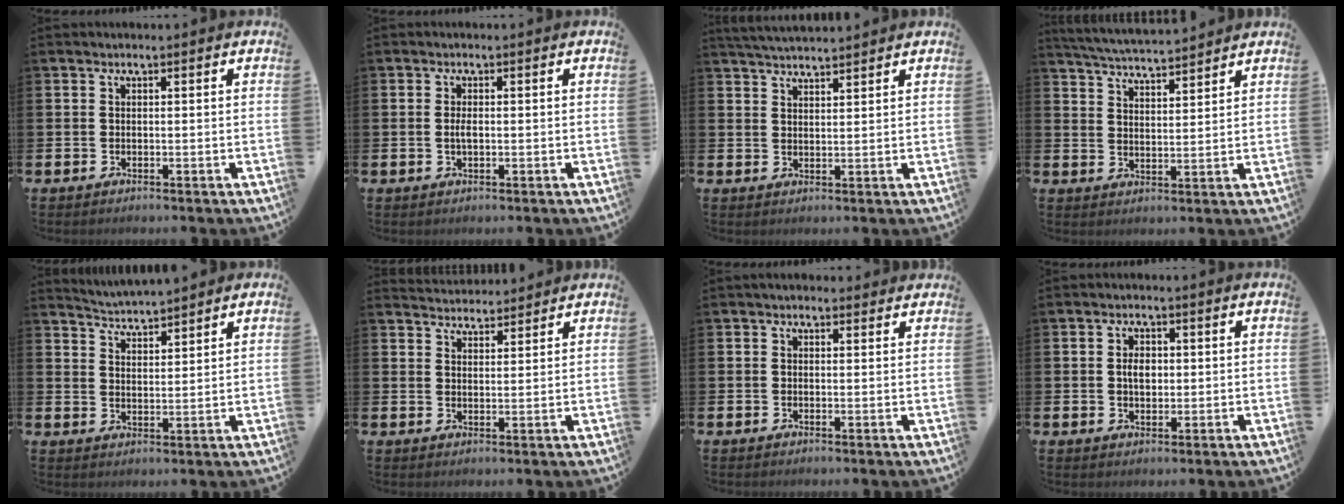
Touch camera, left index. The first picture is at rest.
{"total": 1.5, "force": [0.0, 0.6, 1.4], "torque": [-0.020, 0.000, -0.003]}
{"total": 3.7, "force": [3.7, 0.2, 0.4], "torque": [-0.010, -0.017, 0.066]}
{"total": 5.0, "force": [5.0, 0.2, 0.4], "torque": [-0.026, -0.032, 0.089]}
{"total": 3.9, "force": [3.9, -0.1, -0.3], "torque": [-0.005, -0.028, 0.070]}
{"total": 3.5, "force": [3.4, 0.7, -0.4], "torque": [0.004, -0.018, 0.061]}
{"total": 1.0, "force": [0.8, 0.6, 0.3], "torque": [0.001, 0.006, 0.011]}
{"total": 2.7, "force": [0.3, 1.8, 1.9], "torque": [-0.017, -0.001, 0.000]}